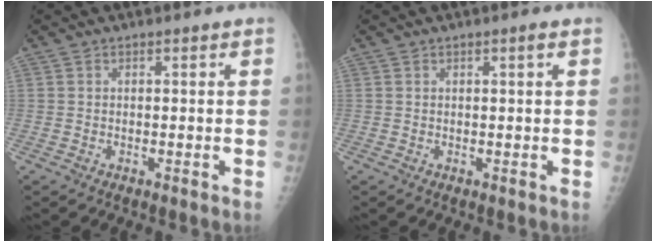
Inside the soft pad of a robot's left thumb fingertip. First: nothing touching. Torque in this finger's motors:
{"motor_torque": [-0.17, -0.03, -0.18, -0.01, -0.02]}